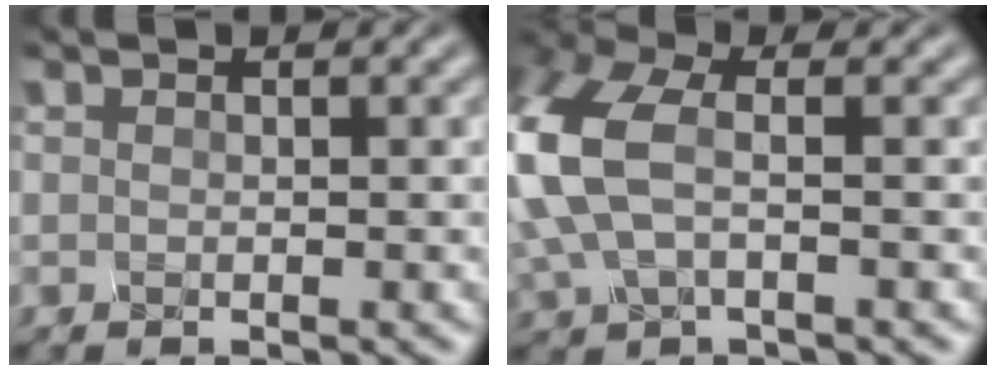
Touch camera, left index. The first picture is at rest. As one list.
[{"total": 5.2, "force": [1.1, 2.6, 4.4], "torque": [-0.147, 0.012, 0.023]}]